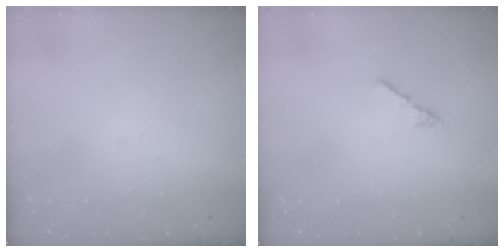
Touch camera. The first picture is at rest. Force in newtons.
{"total": 0.8, "press": 0.7, "slide": 0.5}